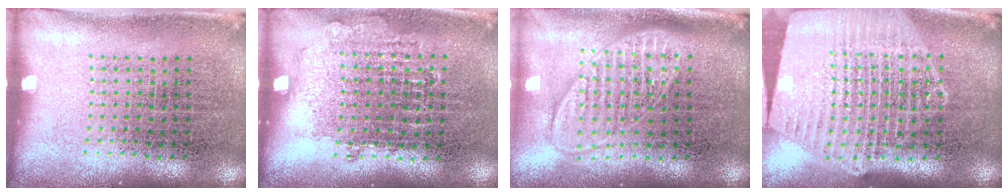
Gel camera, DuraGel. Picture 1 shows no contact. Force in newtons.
{"total": 0.8, "press": 0.7, "slide": 0.3}
{"total": 1.9, "press": 1.5, "slide": 1.1}
{"total": 2.4, "press": 2.1, "slide": 1.2}